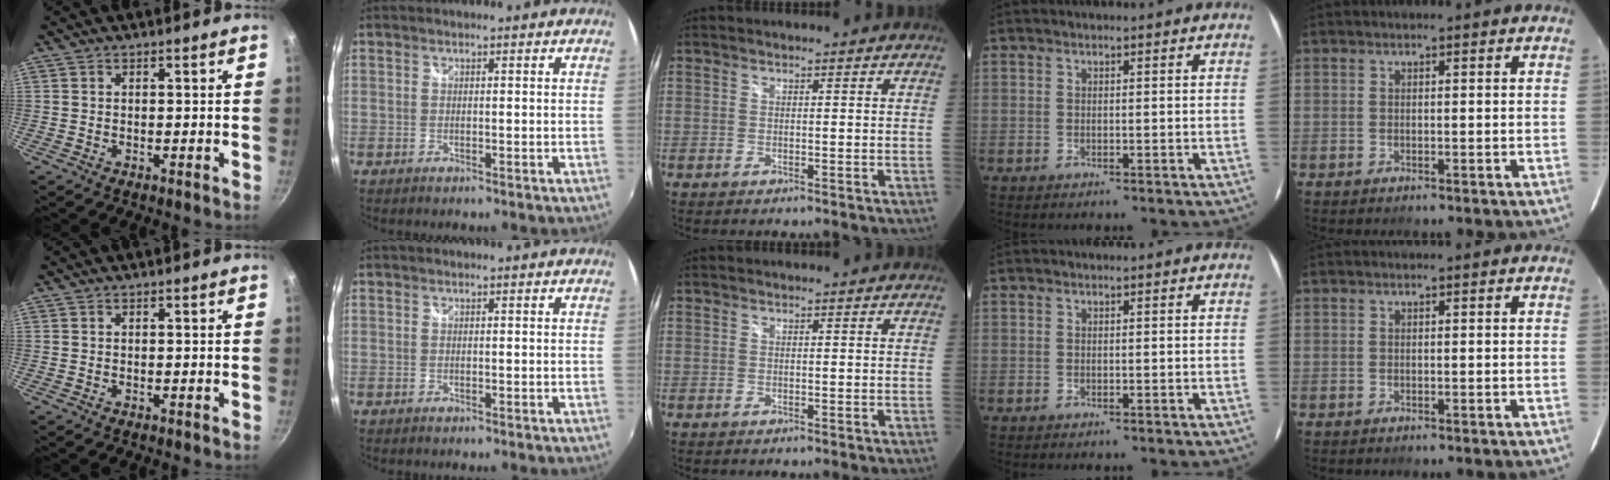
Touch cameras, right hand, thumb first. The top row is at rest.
{}